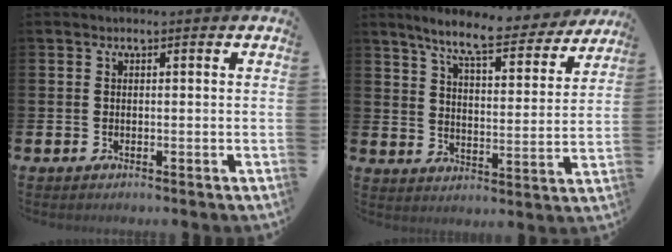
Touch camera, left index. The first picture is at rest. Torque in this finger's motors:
{"motor_torque": [1.11, -1.03, 0.51, 0.21]}